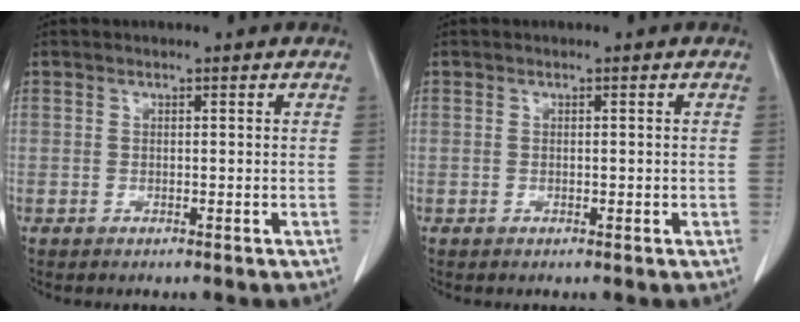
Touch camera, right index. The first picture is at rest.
{"total": 0.6, "force": [0.0, 0.3, 0.4], "torque": [-0.009, 0.000, 0.000]}